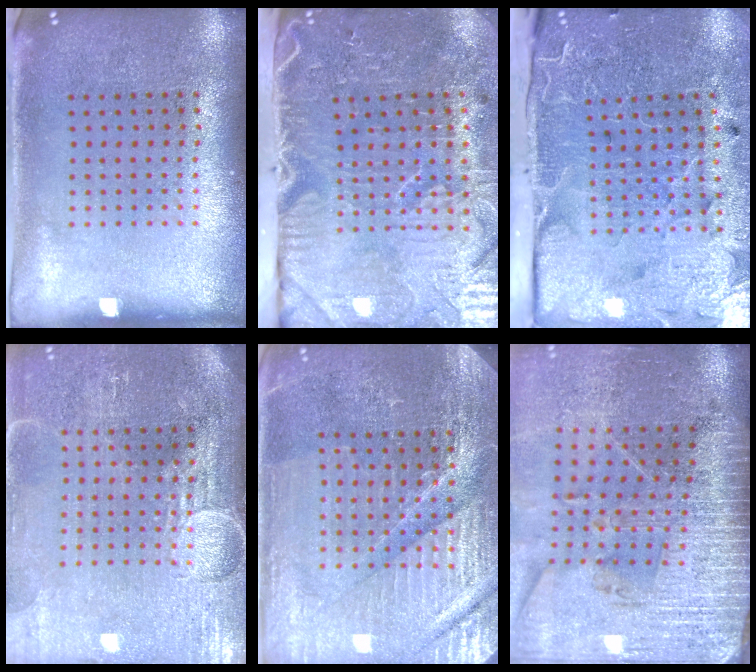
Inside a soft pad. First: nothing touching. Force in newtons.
{"total": 5.3, "press": 4.3, "slide": 3.0}
{"total": 3.9, "press": 3.6, "slide": 1.5}
{"total": 3.8, "press": 3.6, "slide": 1.4}
{"total": 4.8, "press": 4.6, "slide": 1.5}
{"total": 3.5, "press": 3.2, "slide": 1.4}